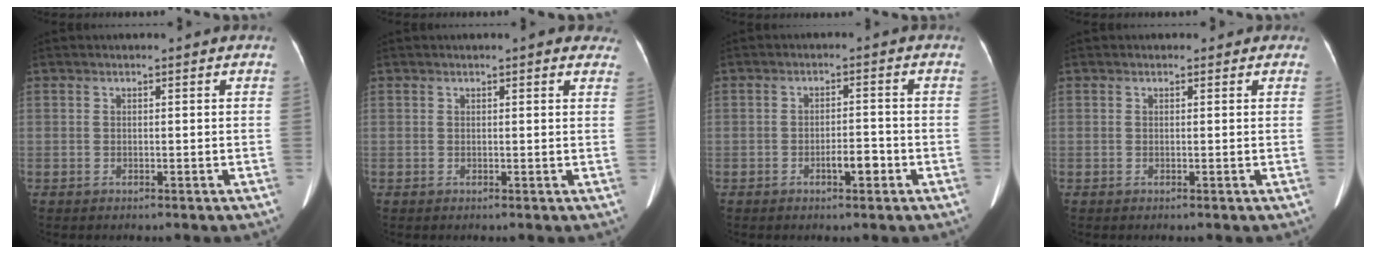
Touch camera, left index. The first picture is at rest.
{"total": 4.3, "force": [3.5, 1.1, 2.2], "torque": [-0.013, 0.007, 0.025]}
{"total": 3.1, "force": [-1.6, 0.9, 2.5], "torque": [-0.039, 0.003, -0.025]}
{"total": 0.8, "force": [0.5, 0.7, 0.1], "torque": [0.001, 0.003, 0.000]}